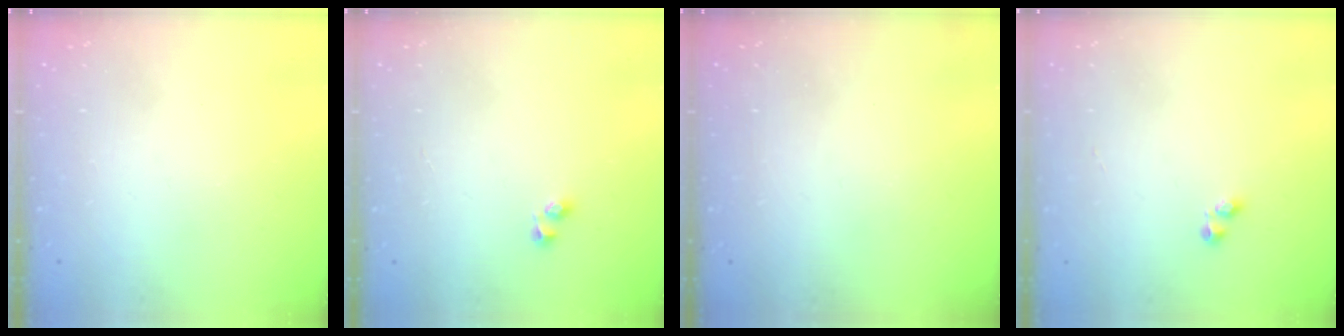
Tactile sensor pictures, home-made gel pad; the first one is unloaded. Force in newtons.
{"total": 2.6, "press": 2.3, "slide": 1.2}
{"total": 0.7, "press": 0.6, "slide": 0.4}
{"total": 1.6, "press": 1.5, "slide": 0.4}